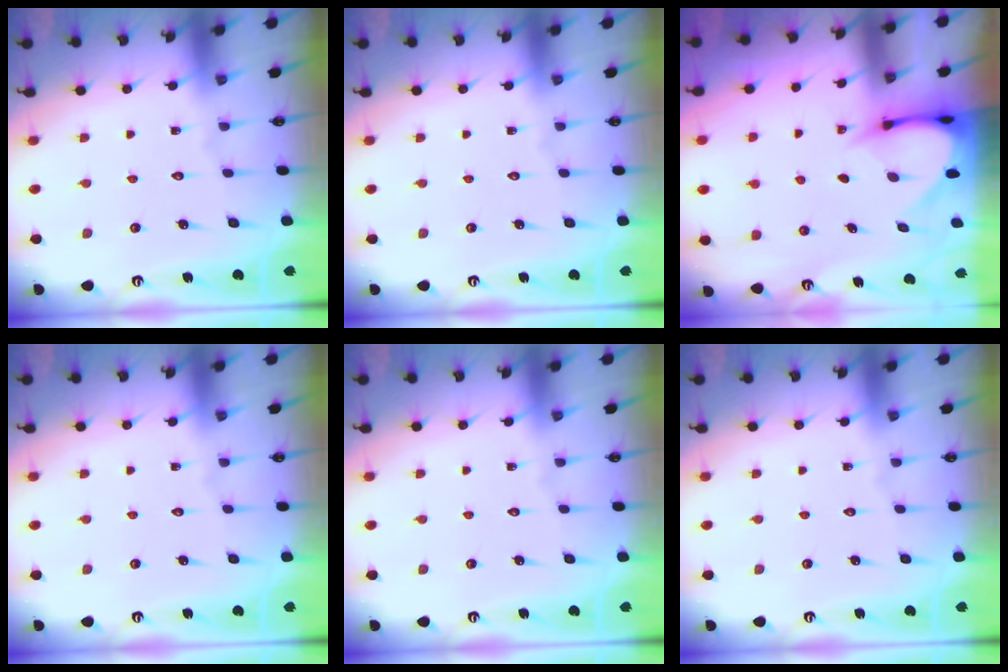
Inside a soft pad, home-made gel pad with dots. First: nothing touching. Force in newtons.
{"total": 0.0}
{"total": 4.7, "press": 4.7, "slide": 0.6}
{"total": 0.0}
{"total": 0.0}
{"total": 0.0}